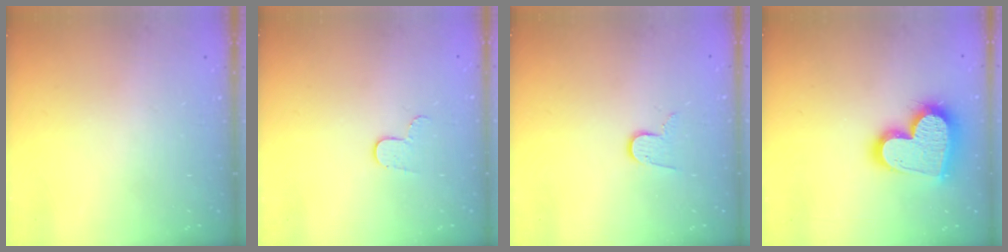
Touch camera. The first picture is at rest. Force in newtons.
{"total": 4.6, "press": 4.6, "slide": 0.4}
{"total": 7.6, "press": 7.5, "slide": 0.7}
{"total": 21.6, "press": 21.5, "slide": 1.8}